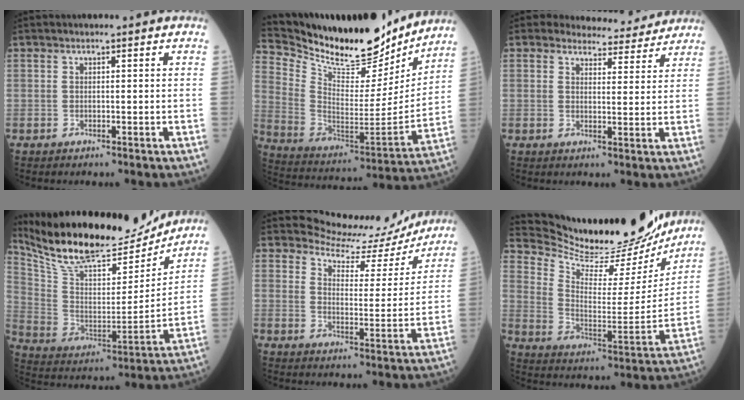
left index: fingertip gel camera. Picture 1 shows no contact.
{"total": 21.8, "force": [19.8, 5.5, 7.5], "torque": [-0.146, -0.042, 0.315]}
{"total": 6.6, "force": [6.3, 1.9, 0.0], "torque": [0.008, -0.006, 0.068]}
{"total": 21.9, "force": [19.8, 4.6, 8.3], "torque": [-0.160, -0.013, 0.323]}
{"total": 11.1, "force": [11.0, 1.9, -0.6], "torque": [0.009, -0.030, 0.143]}
{"total": 23.1, "force": [21.8, 3.9, 6.5], "torque": [-0.121, -0.055, 0.317]}